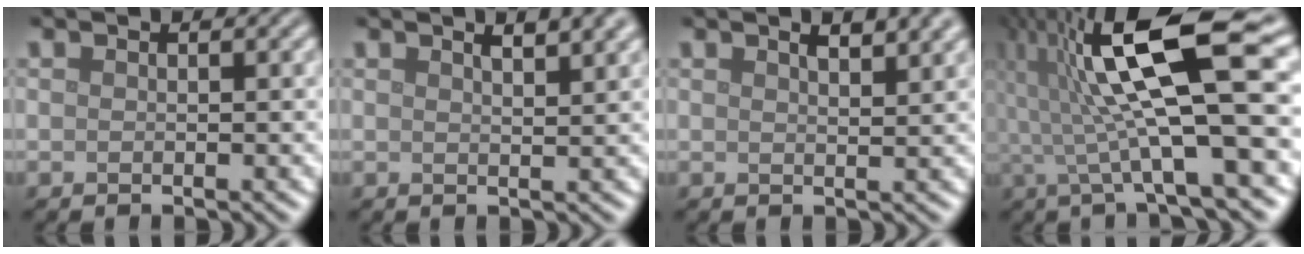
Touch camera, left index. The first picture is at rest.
{"total": 3.9, "force": [2.5, 1.3, 2.7], "torque": [-0.012, 0.018, 0.014]}
{"total": 3.6, "force": [2.4, 1.2, 2.4], "torque": [-0.015, 0.017, 0.017]}
{"total": 13.5, "force": [2.1, 2.9, 13.0], "torque": [-0.224, 0.022, 0.032]}